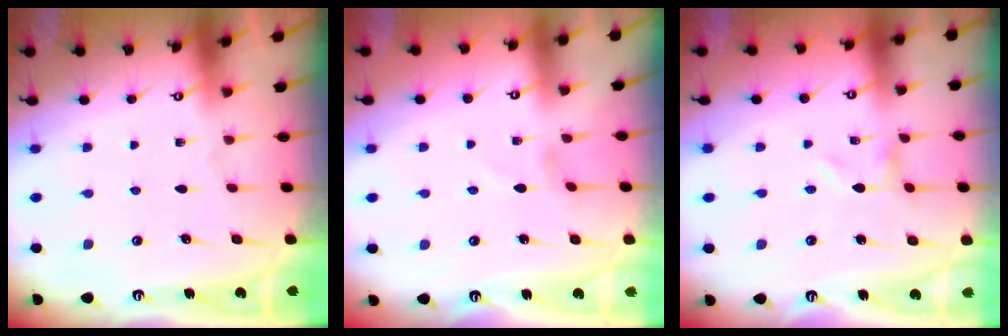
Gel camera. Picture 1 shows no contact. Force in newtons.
{"total": 0.0}
{"total": 0.0}